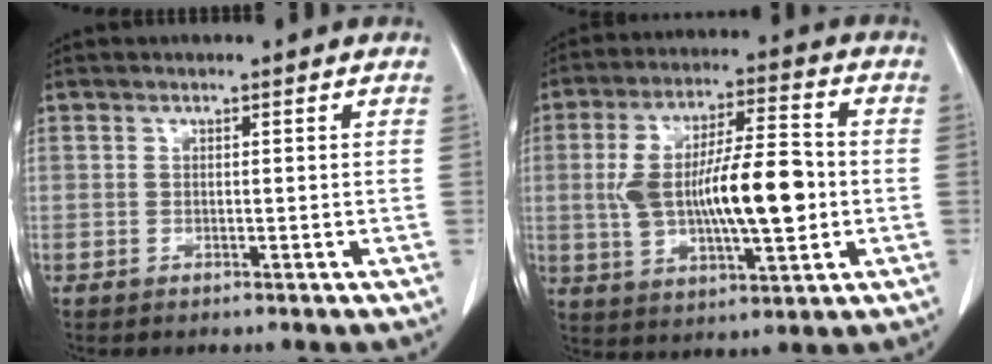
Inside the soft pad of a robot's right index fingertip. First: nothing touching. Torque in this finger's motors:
{"motor_torque": [0.72, -0.03, 0.59, 0.21]}